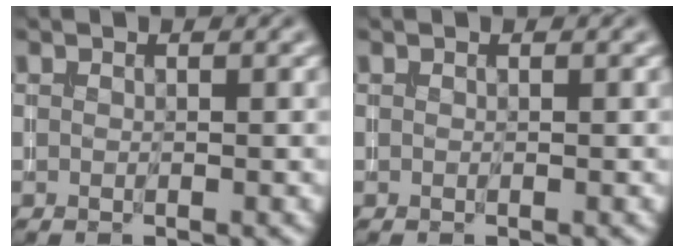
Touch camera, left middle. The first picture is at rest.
{"total": 0.0}